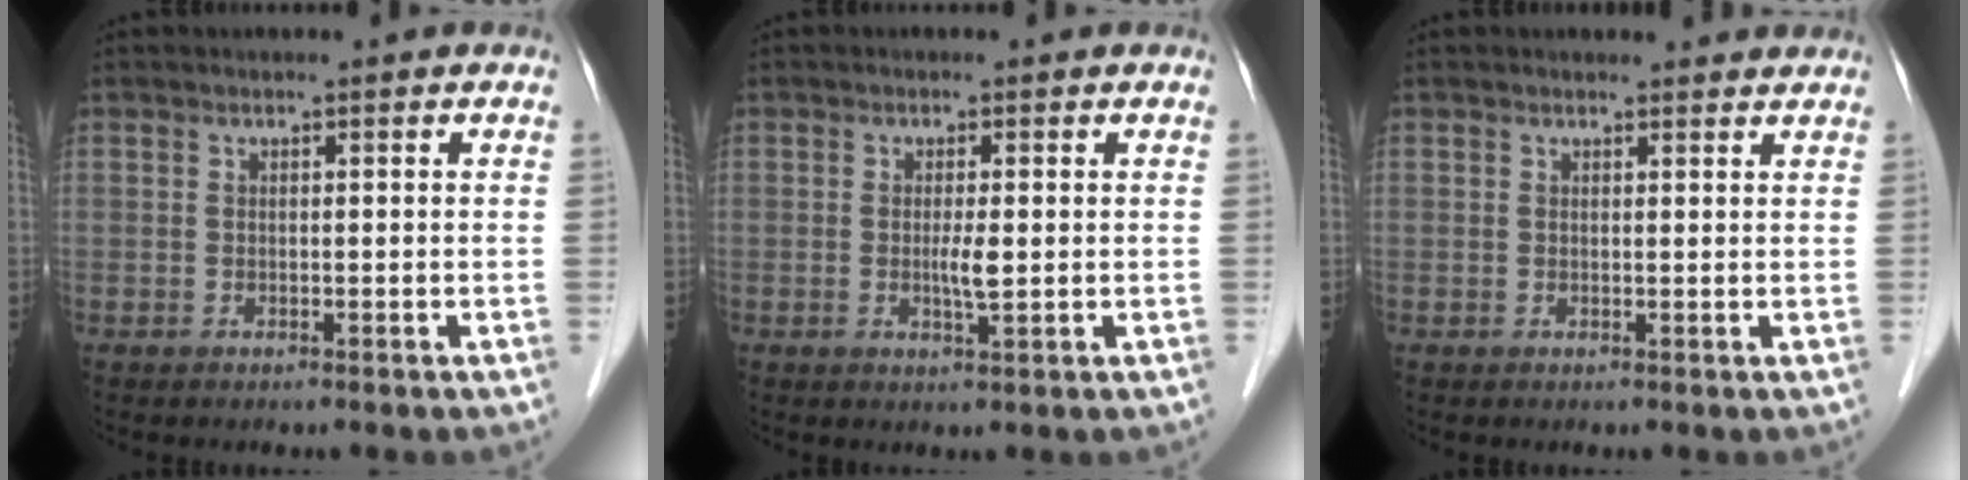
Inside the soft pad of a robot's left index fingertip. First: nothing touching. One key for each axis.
{"total": 2.4, "fx": 0.1, "fy": 0.2, "fz": 2.3, "tx": -0.046, "ty": -0.003, "tz": 0.003}
{"total": 3.4, "fx": 3.3, "fy": 0.7, "fz": 0.3, "tx": -0.008, "ty": 0.007, "tz": 0.032}